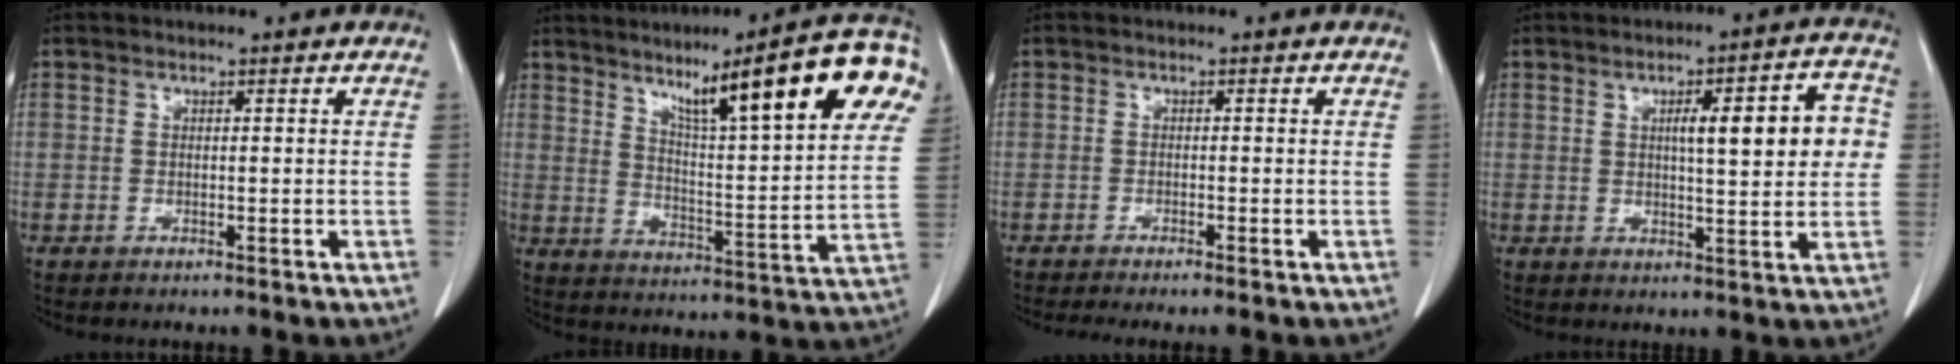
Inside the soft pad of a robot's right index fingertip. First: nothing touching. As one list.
[{"total": 22.5, "force": [11.7, 2.1, 19.1], "torque": [-0.266, 0.017, 0.158]}, {"total": 3.5, "force": [-2.9, -0.2, 1.9], "torque": [-0.024, -0.005, -0.044]}, {"total": 10.2, "force": [1.8, 2.0, 9.9], "torque": [-0.130, 0.020, 0.025]}]